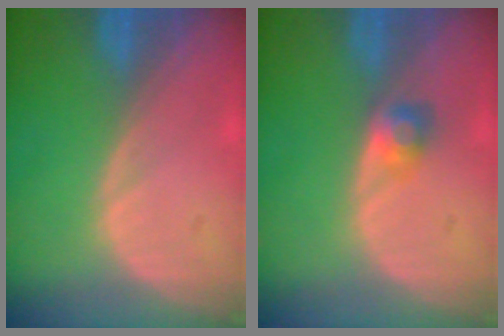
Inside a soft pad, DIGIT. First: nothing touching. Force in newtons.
{"total": 2.4, "press": 2.3, "slide": 0.9}